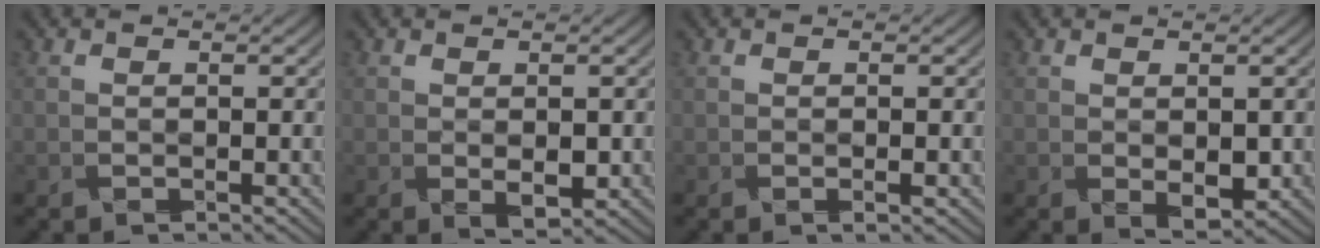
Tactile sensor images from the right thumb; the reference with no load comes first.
{"total": 2.3, "force": [-0.1, 1.1, 2.0], "torque": [-0.041, -0.005, 0.008]}
{"total": 0.8, "force": [-0.3, 0.0, 0.7], "torque": [-0.010, 0.002, -0.001]}
{"total": 2.7, "force": [-0.1, 1.4, 2.3], "torque": [-0.043, -0.008, 0.010]}